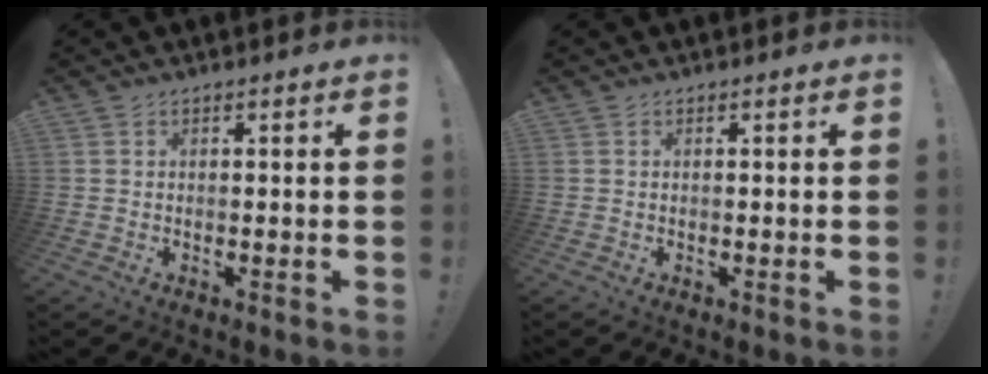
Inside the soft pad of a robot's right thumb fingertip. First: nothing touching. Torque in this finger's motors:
{"motor_torque": [0.00, 0.01, 0.00, 0.00, 0.00]}